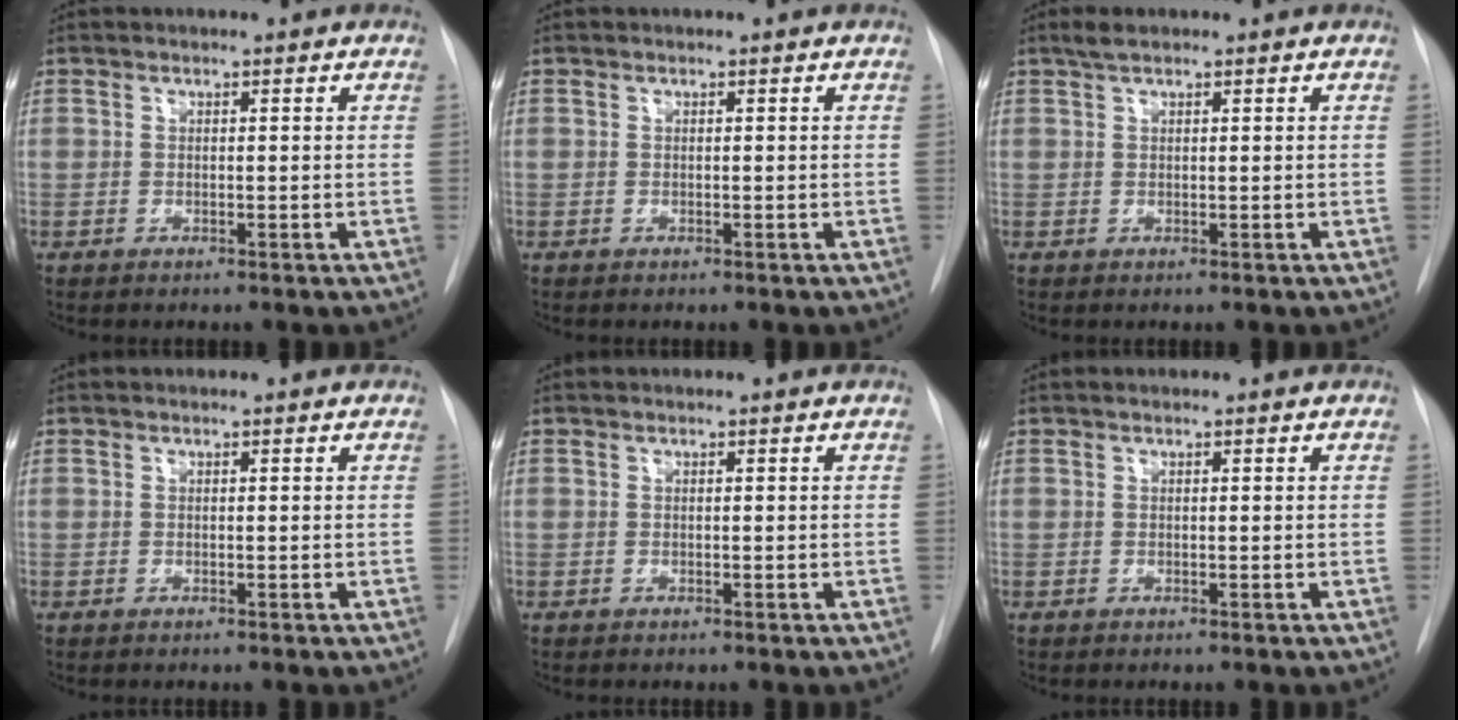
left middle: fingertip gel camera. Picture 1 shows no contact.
{"total": 0.0}
{"total": 1.7, "force": [1.3, 0.4, 1.1], "torque": [-0.027, 0.009, 0.025]}
{"total": 0.0}
{"total": 0.0}
{"total": 0.0}